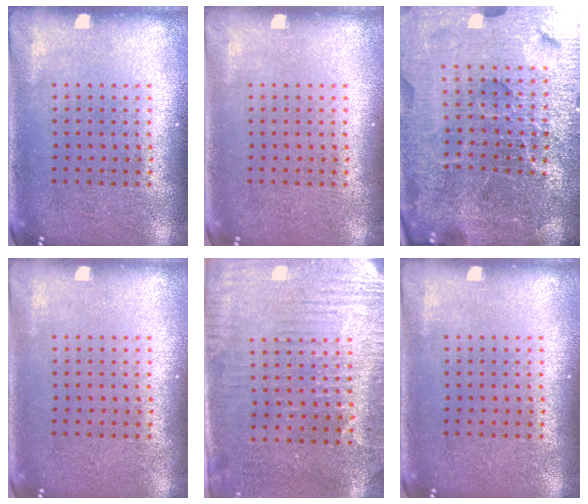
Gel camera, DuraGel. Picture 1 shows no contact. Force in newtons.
{"total": 0.0}
{"total": 6.9, "press": 6.1, "slide": 3.4}
{"total": 0.0}
{"total": 3.0, "press": 2.6, "slide": 1.5}
{"total": 0.0}